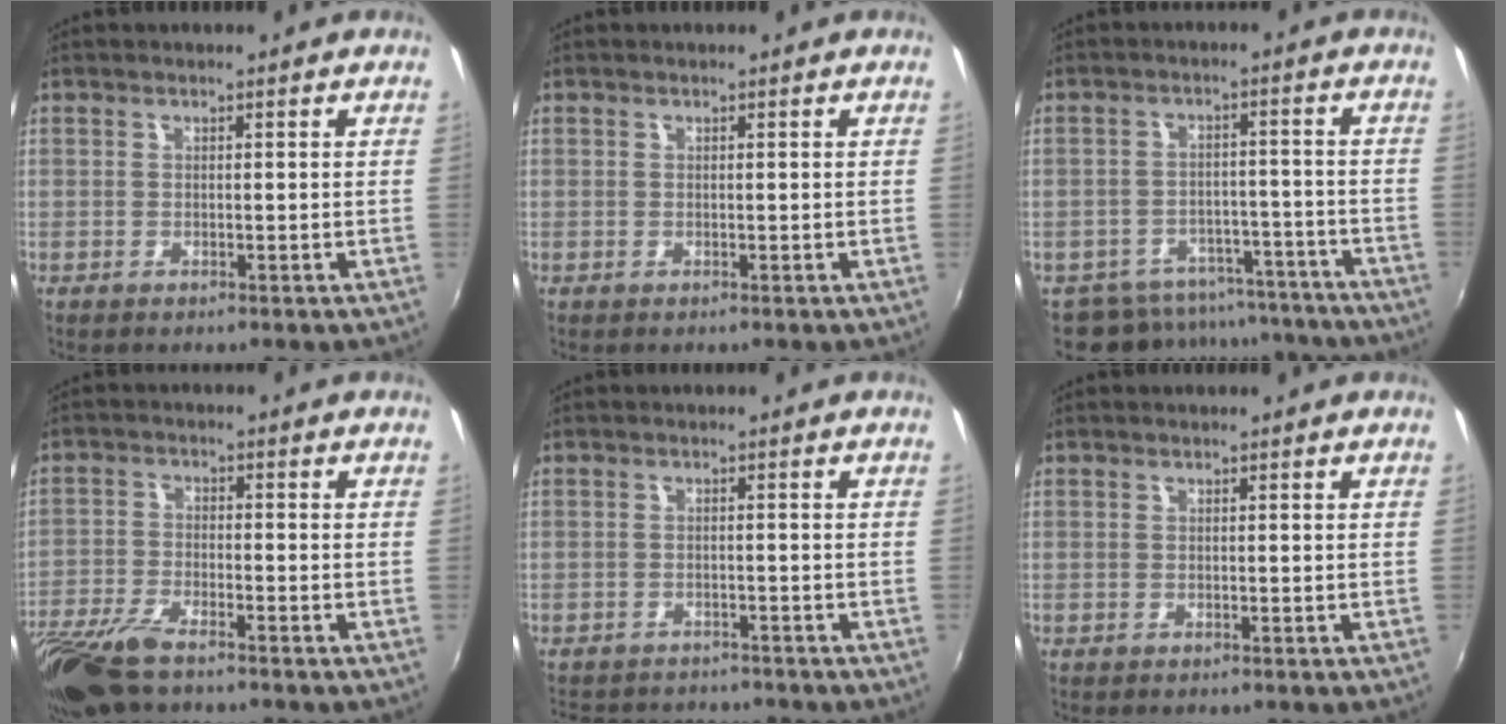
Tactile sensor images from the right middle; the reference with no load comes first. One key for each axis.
{"total": 0.0}
{"total": 14.4, "fx": -12.7, "fy": 6.1, "fz": 2.9, "tx": -0.063, "ty": 0.029, "tz": -0.161}
{"total": 11.6, "fx": -8.9, "fy": 3.1, "fz": 6.7, "tx": -0.161, "ty": -0.036, "tz": -0.174}
{"total": 8.4, "fx": -7.7, "fy": 2.7, "fz": 2.1, "tx": -0.058, "ty": 0.000, "tz": -0.114}
{"total": 0.0}